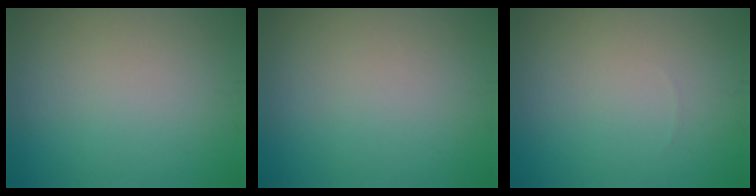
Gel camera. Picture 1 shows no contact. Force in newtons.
{"total": 0.0}
{"total": 0.0}